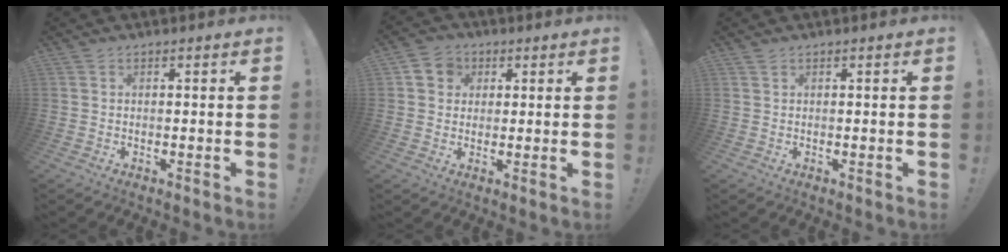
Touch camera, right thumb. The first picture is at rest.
{"total": 6.1, "force": [1.7, 5.4, 2.2], "torque": [-0.032, 0.001, 0.034]}
{"total": 0.5, "force": [0.4, 0.3, 0.2], "torque": [0.000, -0.001, 0.007]}